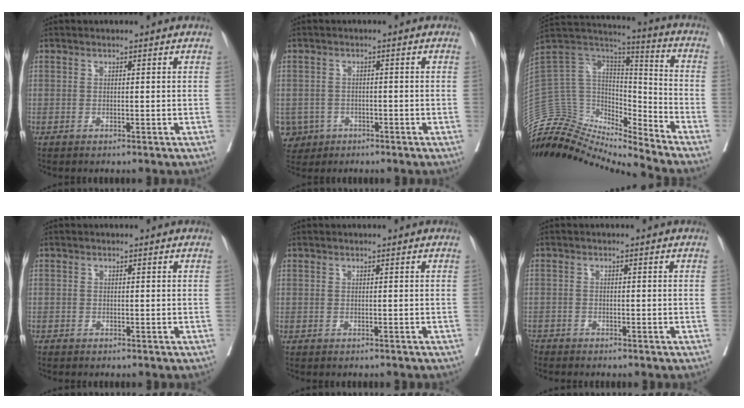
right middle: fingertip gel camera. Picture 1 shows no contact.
{"total": 5.4, "force": [-2.5, 4.7, 0.1], "torque": [-0.015, 0.008, -0.039]}
{"total": 18.6, "force": [-18.0, 3.8, 3.2], "torque": [-0.074, 0.094, -0.312]}
{"total": 0.8, "force": [-0.6, 0.3, -0.5], "torque": [-0.002, 0.005, -0.014]}
{"total": 1.7, "force": [-1.6, 0.4, 0.5], "torque": [-0.011, -0.001, -0.021]}
{"total": 2.8, "force": [-2.6, 0.9, -0.1], "torque": [0.000, 0.000, -0.046]}